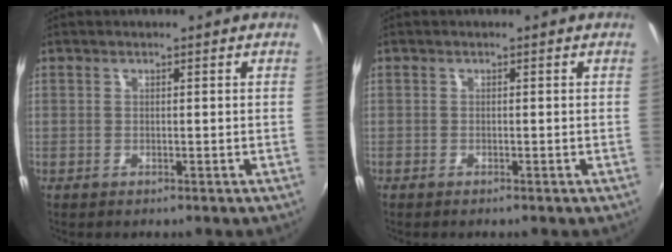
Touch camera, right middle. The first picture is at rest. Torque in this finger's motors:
{"motor_torque": [-0.14, -0.04, -0.02, 0.00]}